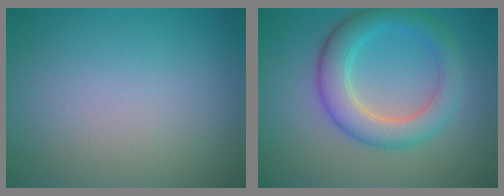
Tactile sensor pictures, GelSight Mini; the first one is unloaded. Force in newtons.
{"total": 5.1, "press": 5.1, "slide": 0.3}